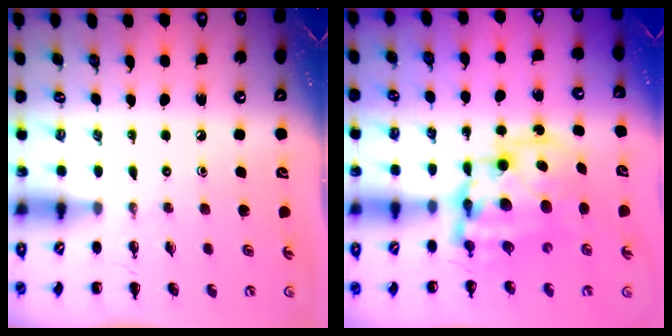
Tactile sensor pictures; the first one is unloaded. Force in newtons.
{"total": 12.8, "press": 12.4, "slide": 3.1}